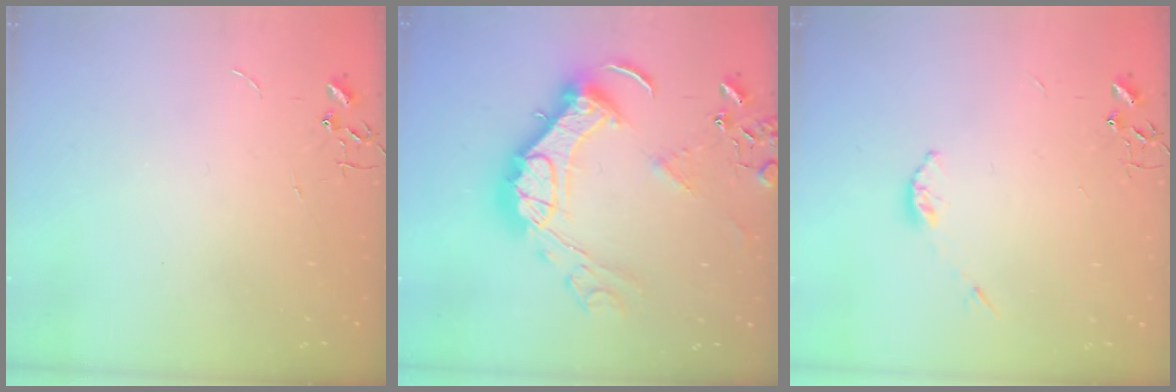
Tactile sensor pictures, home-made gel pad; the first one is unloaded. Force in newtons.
{"total": 20.6, "press": 20.4, "slide": 2.4}
{"total": 3.4, "press": 3.4, "slide": 0.4}